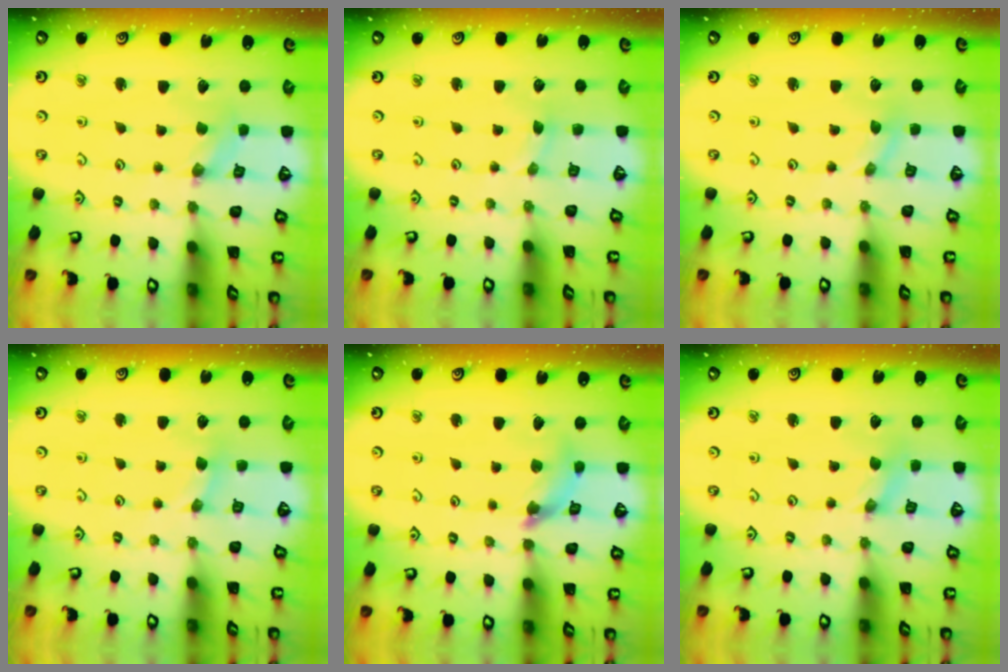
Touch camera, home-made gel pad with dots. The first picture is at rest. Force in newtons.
{"total": 1.3, "press": 1.2, "slide": 0.2}
{"total": 0.0}
{"total": 2.0, "press": 1.9, "slide": 0.4}
{"total": 7.8, "press": 7.7, "slide": 0.7}
{"total": 0.0}